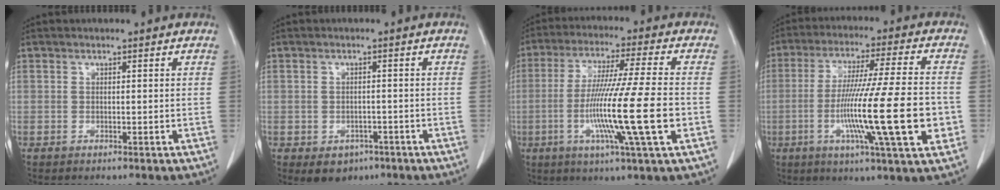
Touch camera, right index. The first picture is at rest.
{"total": 3.9, "force": [-2.0, 3.0, 1.4], "torque": [-0.015, 0.004, -0.016]}
{"total": 15.6, "force": [-3.6, -1.0, 15.2], "torque": [-0.285, -0.021, -0.071]}
{"total": 18.8, "force": [-4.2, 0.2, 18.3], "torque": [-0.294, -0.016, -0.074]}